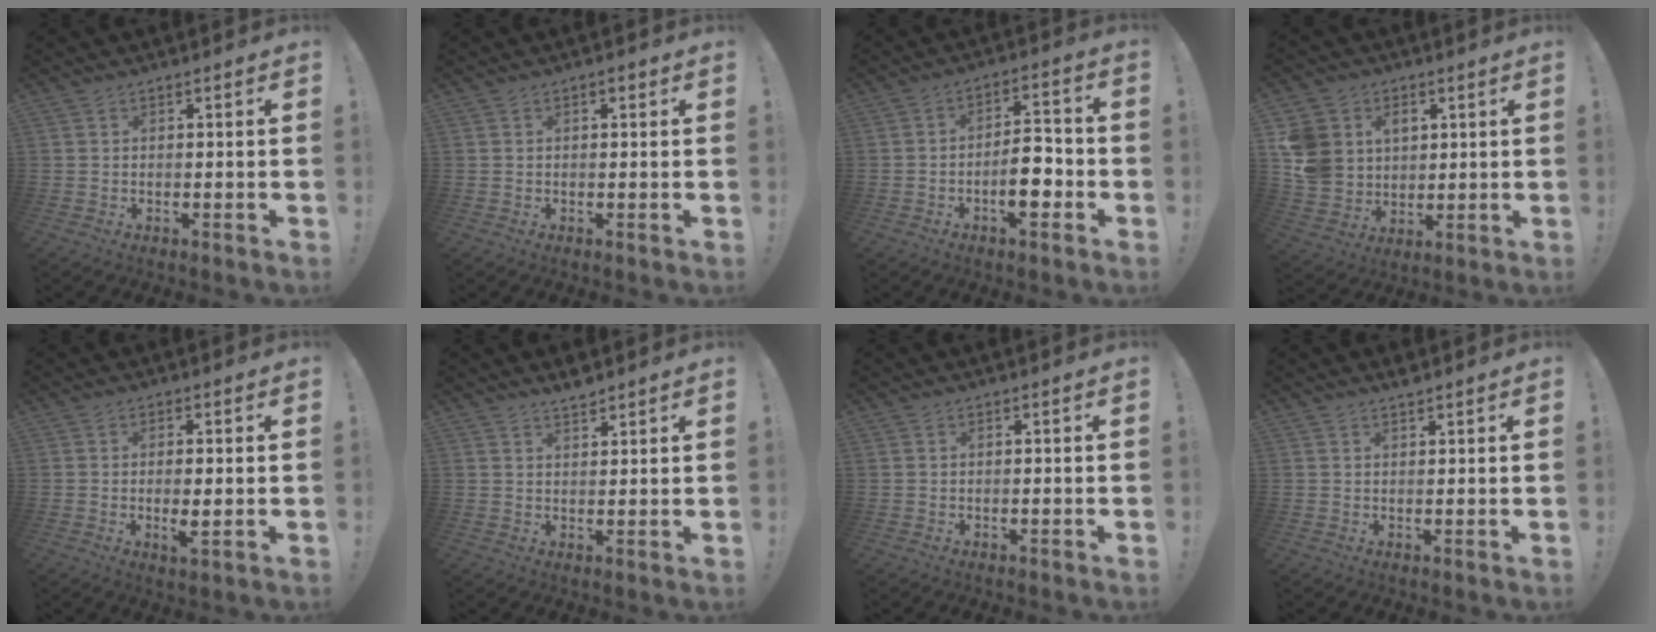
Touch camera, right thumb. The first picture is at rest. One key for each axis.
{"total": 1.0, "fx": 0.3, "fy": 0.7, "fz": 0.7, "tx": -0.007, "ty": 0.000, "tz": 0.003}
{"total": 10.3, "fx": -3.6, "fy": 4.2, "fz": 8.7, "tx": -0.147, "ty": 0.017, "tz": -0.063}
{"total": 12.3, "fx": 4.2, "fy": 10.7, "fz": 4.4, "tx": -0.090, "ty": -0.027, "tz": 0.086}
{"total": 4.0, "fx": -0.6, "fy": 0.9, "fz": 3.9, "tx": -0.064, "ty": -0.004, "tz": -0.006}
{"total": 3.0, "fx": 2.8, "fy": 0.4, "fz": 1.1, "tx": -0.015, "ty": -0.018, "tz": 0.049}
{"total": 0.0}
{"total": 1.5, "fx": 1.4, "fy": -0.1, "fz": 0.6, "tx": -0.009, "ty": -0.005, "tz": 0.025}